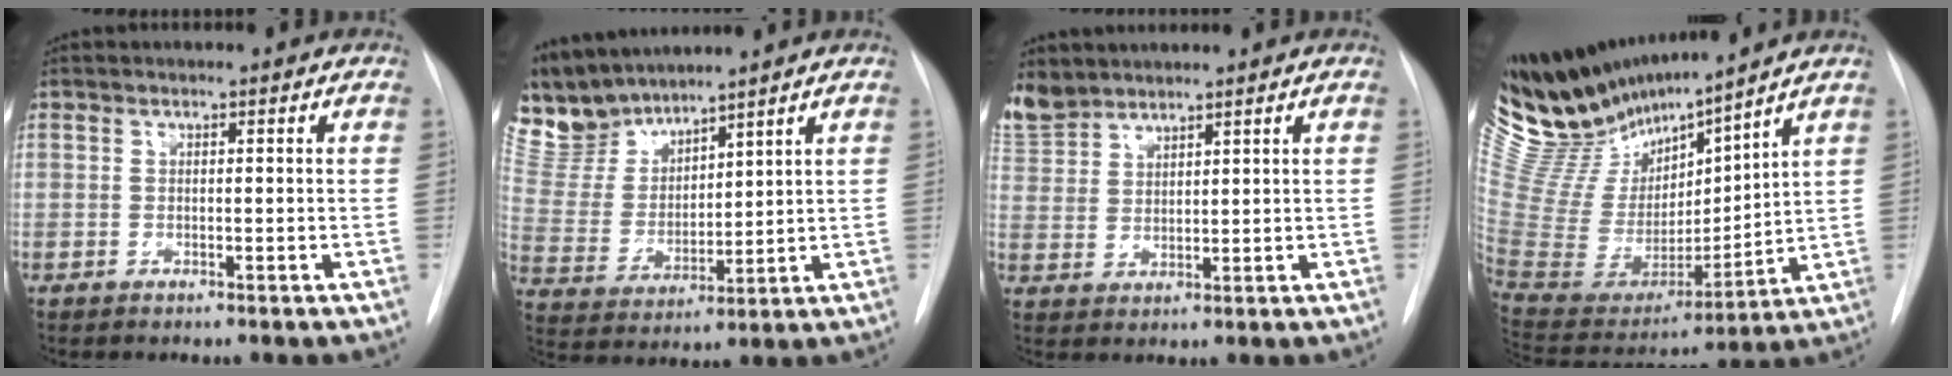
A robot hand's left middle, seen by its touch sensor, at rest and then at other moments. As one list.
[{"total": 10.2, "force": [9.6, 2.5, 2.2], "torque": [-0.067, 0.007, 0.210]}, {"total": 6.9, "force": [6.4, 2.4, 0.9], "torque": [-0.027, 0.007, 0.141]}, {"total": 20.7, "force": [18.4, 3.9, 8.5], "torque": [-0.172, -0.013, 0.360]}]